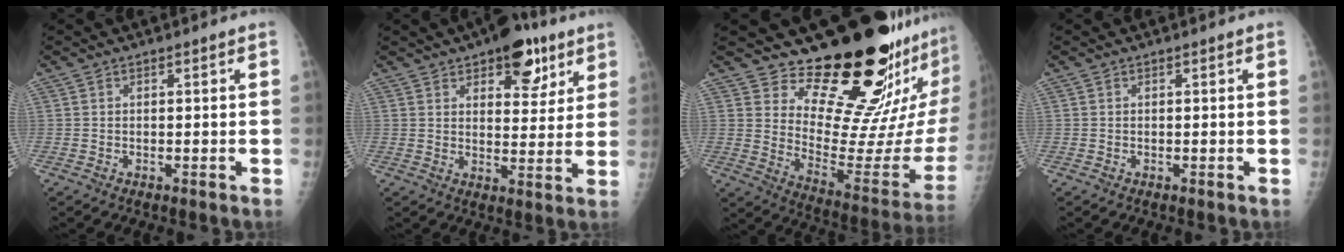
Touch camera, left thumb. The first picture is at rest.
{"total": 11.8, "force": [7.0, 5.7, 7.6], "torque": [-0.063, -0.029, 0.095]}
{"total": 22.3, "force": [17.2, 5.7, 13.1], "torque": [-0.149, -0.168, 0.250]}
{"total": 0.0}